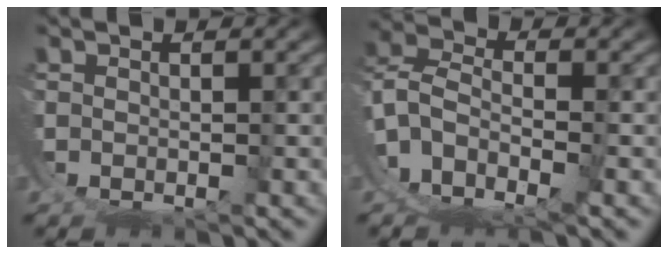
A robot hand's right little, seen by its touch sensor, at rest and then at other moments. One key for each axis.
{"total": 11.0, "fx": -4.4, "fy": 8.8, "fz": 5.0, "tx": -0.140, "ty": -0.041, "tz": -0.082}